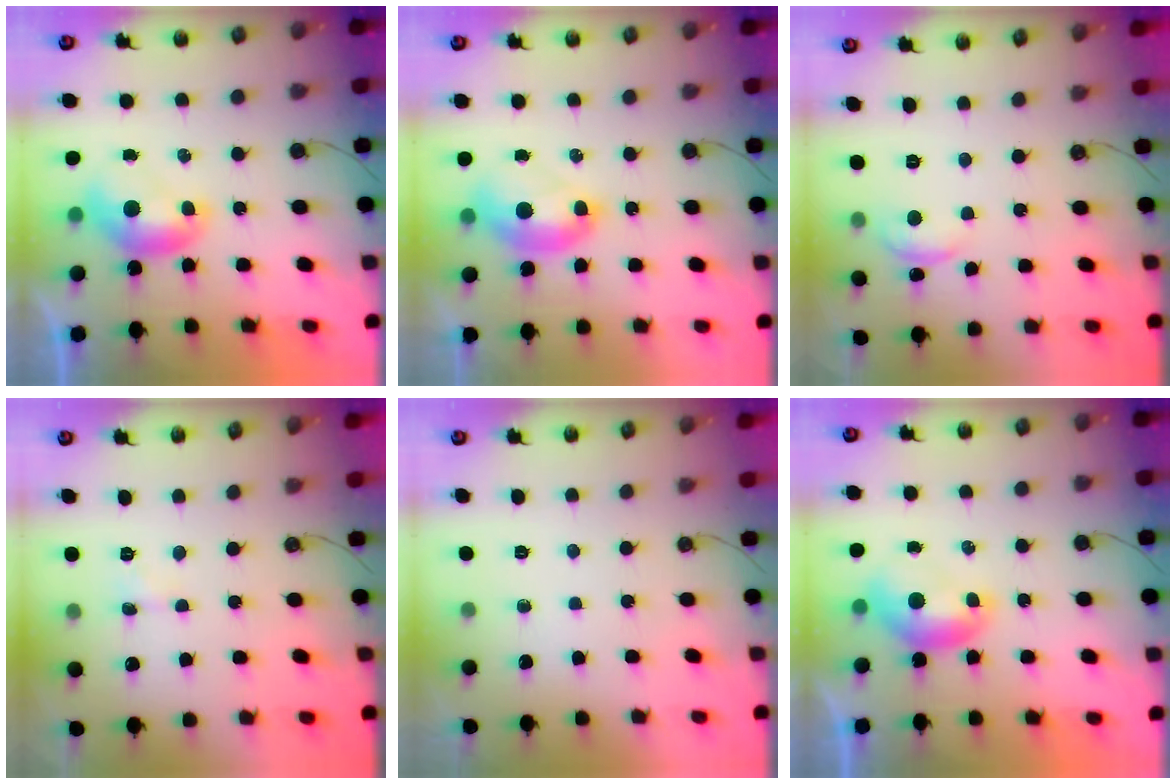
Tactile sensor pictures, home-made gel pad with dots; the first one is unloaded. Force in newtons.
{"total": 2.5, "press": 2.4, "slide": 0.6}
{"total": 0.0}
{"total": 0.0}
{"total": 0.0}
{"total": 0.0}